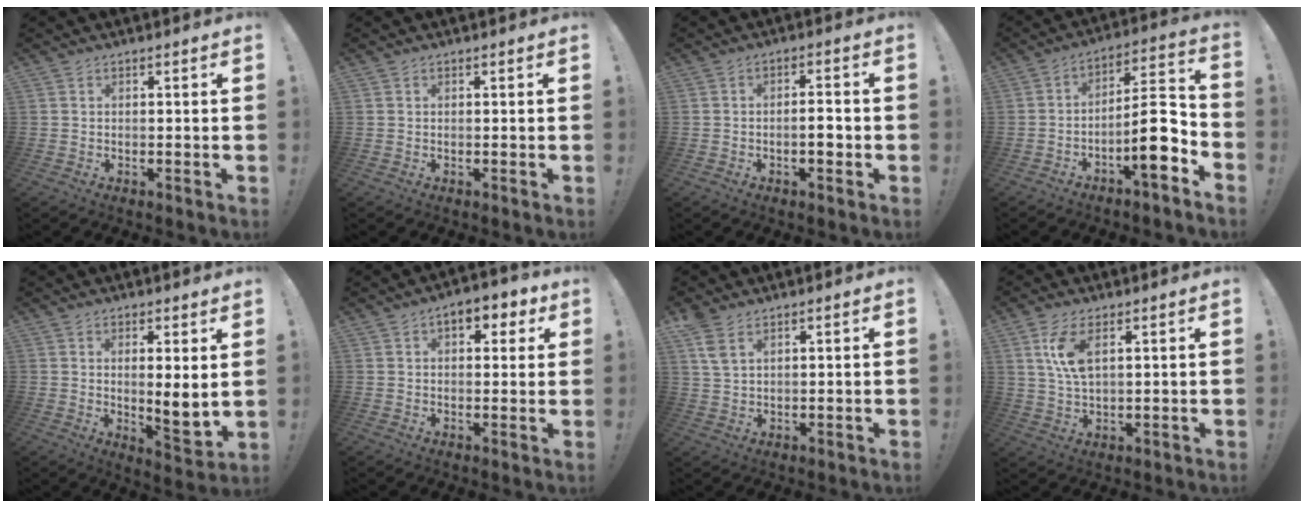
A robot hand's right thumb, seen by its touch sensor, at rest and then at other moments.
{"total": 0.0}
{"total": 4.1, "force": [-1.5, 1.2, 3.6], "torque": [-0.056, 0.007, -0.028]}
{"total": 13.4, "force": [-5.7, 3.4, 11.6], "torque": [-0.178, 0.027, -0.096]}
{"total": 5.6, "force": [2.6, 1.4, 4.8], "torque": [-0.054, -0.047, 0.047]}
{"total": 6.4, "force": [2.8, 3.7, 4.5], "torque": [-0.050, -0.003, 0.043]}
{"total": 5.4, "force": [3.4, 2.6, 3.3], "torque": [-0.065, -0.012, 0.067]}
{"total": 8.1, "force": [3.2, 3.3, 6.6], "torque": [-0.134, -0.009, 0.052]}